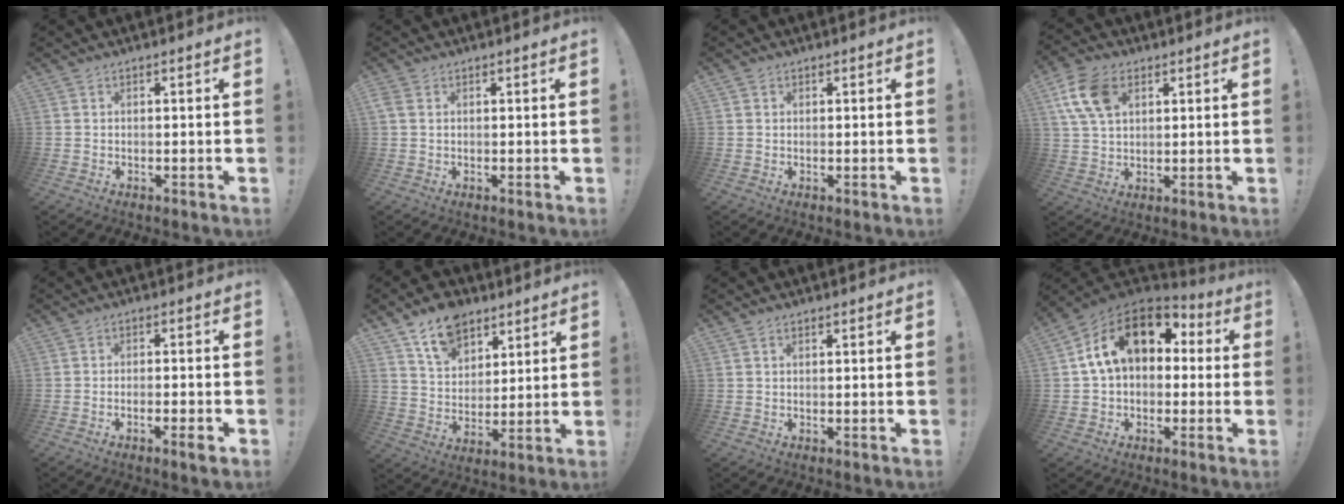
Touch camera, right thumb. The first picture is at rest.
{"total": 2.0, "force": [0.7, 1.4, 1.2], "torque": [-0.028, 0.007, 0.015]}
{"total": 1.0, "force": [0.5, 0.9, -0.1], "torque": [0.004, 0.001, 0.009]}
{"total": 11.9, "force": [4.7, 7.8, 7.6], "torque": [-0.160, 0.001, 0.090]}
{"total": 4.0, "force": [-2.1, 0.1, 3.4], "torque": [-0.047, 0.003, -0.032]}
{"total": 12.8, "force": [8.6, 8.2, 4.7], "torque": [-0.078, -0.050, 0.165]}
{"total": 0.6, "force": [0.4, 0.4, 0.2], "torque": [-0.002, -0.001, 0.007]}
{"total": 18.0, "force": [5.7, 11.4, 12.7], "torque": [-0.205, -0.003, 0.101]}